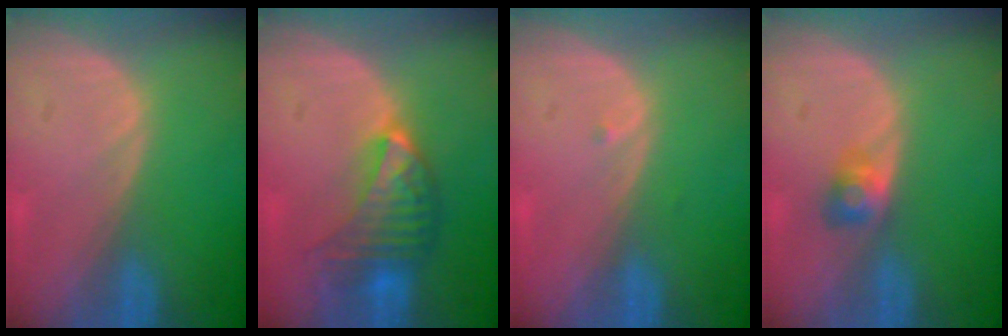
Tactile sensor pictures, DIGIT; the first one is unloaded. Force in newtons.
{"total": 7.0, "press": 6.7, "slide": 1.9}
{"total": 0.5, "press": 0.4, "slide": 0.3}
{"total": 2.6, "press": 2.4, "slide": 0.9}